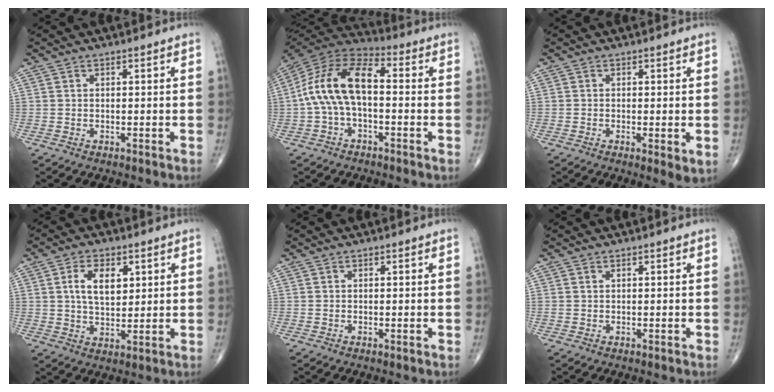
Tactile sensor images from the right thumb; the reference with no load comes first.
{"total": 14.0, "force": [-0.5, 7.3, 12.0], "torque": [-0.231, 0.042, -0.023]}
{"total": 3.1, "force": [-0.6, 0.9, 2.9], "torque": [-0.051, -0.012, -0.012]}
{"total": 7.7, "force": [2.4, 4.4, 5.9], "torque": [-0.087, -0.012, 0.044]}
{"total": 0.0}
{"total": 0.0}